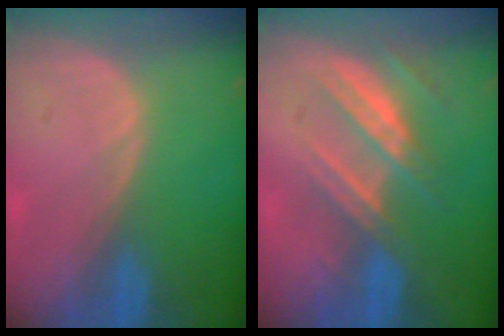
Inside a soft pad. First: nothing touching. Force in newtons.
{"total": 7.4, "press": 6.8, "slide": 3.0}